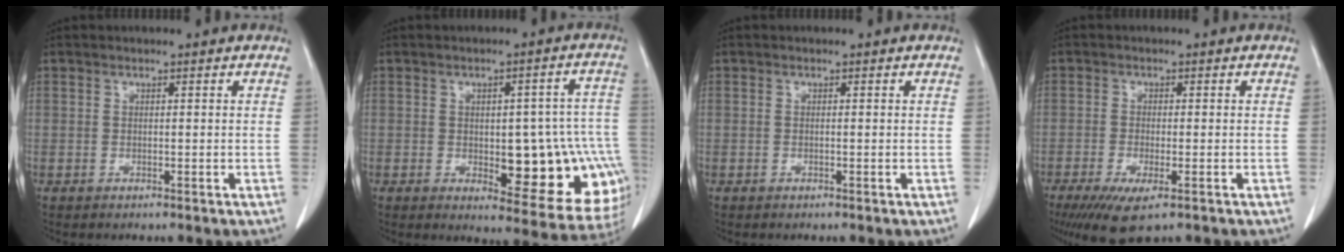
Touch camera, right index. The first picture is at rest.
{"total": 16.3, "force": [-3.3, 6.6, 14.6], "torque": [-0.109, 0.027, -0.021]}
{"total": 0.0}
{"total": 6.4, "force": [-3.8, 1.5, 4.9], "torque": [-0.089, -0.018, -0.060]}